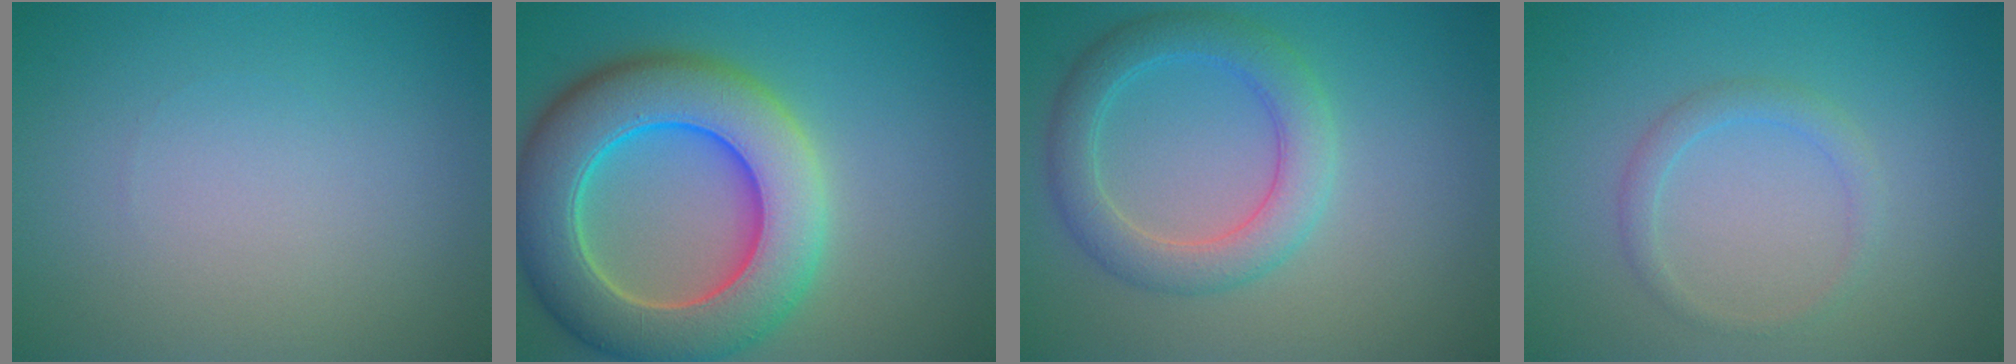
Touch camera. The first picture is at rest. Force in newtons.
{"total": 11.2, "press": 11.2, "slide": 0.6}
{"total": 3.6, "press": 3.6, "slide": 0.3}
{"total": 1.6, "press": 1.6, "slide": 0.1}